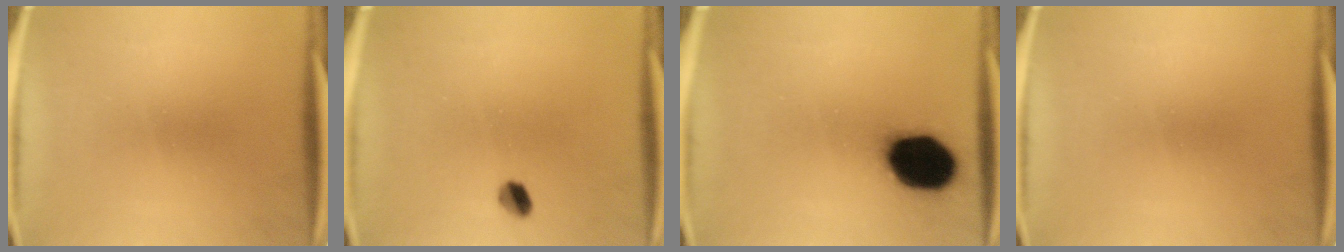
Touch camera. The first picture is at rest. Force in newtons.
{"total": 2.7}
{"total": 17.9}
{"total": 0.0}